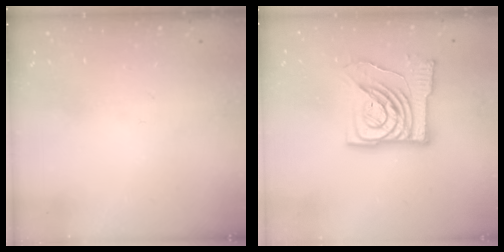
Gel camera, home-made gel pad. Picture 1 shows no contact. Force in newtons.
{"total": 13.9, "press": 13.8, "slide": 1.8}